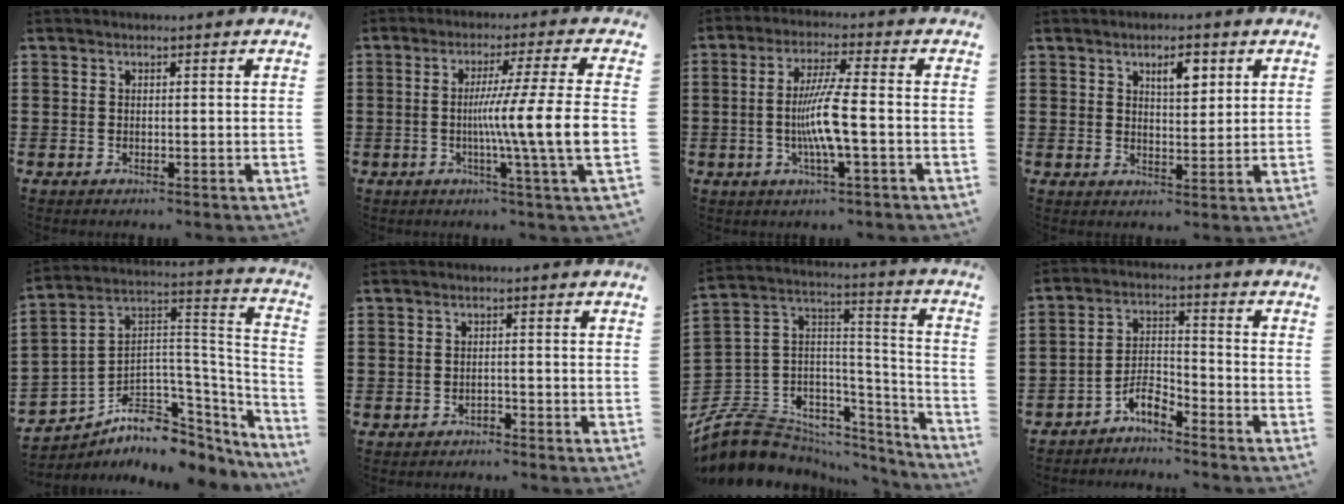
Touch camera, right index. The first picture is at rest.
{"total": 11.9, "force": [-1.7, -1.3, 11.7], "torque": [-0.218, -0.019, -0.041]}
{"total": 7.5, "force": [-1.3, 0.4, 7.4], "torque": [-0.149, -0.012, -0.034]}
{"total": 4.4, "force": [2.2, 1.7, 3.3], "torque": [-0.047, 0.000, 0.032]}
{"total": 6.7, "force": [-3.9, 4.7, 2.6], "torque": [-0.072, -0.020, -0.068]}
{"total": 1.0, "force": [-1.0, 0.4, -0.1], "torque": [-0.003, 0.004, -0.022]}
{"total": 8.6, "force": [-6.0, 5.8, 2.2], "torque": [-0.077, -0.003, -0.114]}
{"total": 4.7, "force": [-4.1, 1.3, 2.0], "torque": [-0.045, 0.007, -0.082]}